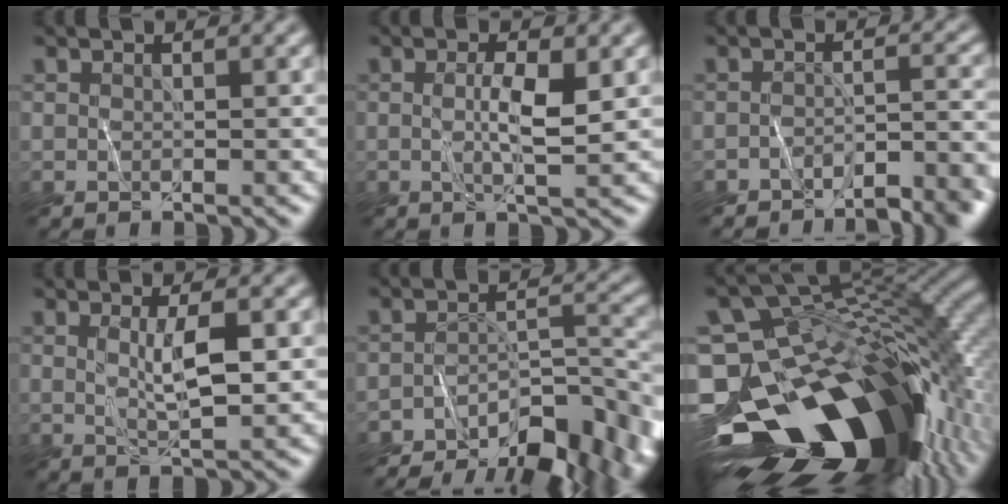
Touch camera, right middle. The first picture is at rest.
{"total": 2.9, "force": [0.4, 0.3, 2.8], "torque": [-0.052, 0.004, 0.007]}
{"total": 5.4, "force": [-4.7, 1.2, 2.3], "torque": [-0.027, 0.009, -0.061]}
{"total": 2.9, "force": [0.7, 0.5, 2.8], "torque": [-0.054, -0.001, 0.016]}
{"total": 10.8, "force": [-8.5, 3.5, 5.7], "torque": [-0.085, 0.002, -0.119]}
{"total": 17.9, "force": [-7.0, 10.2, 12.9], "torque": [-0.230, 0.002, -0.111]}